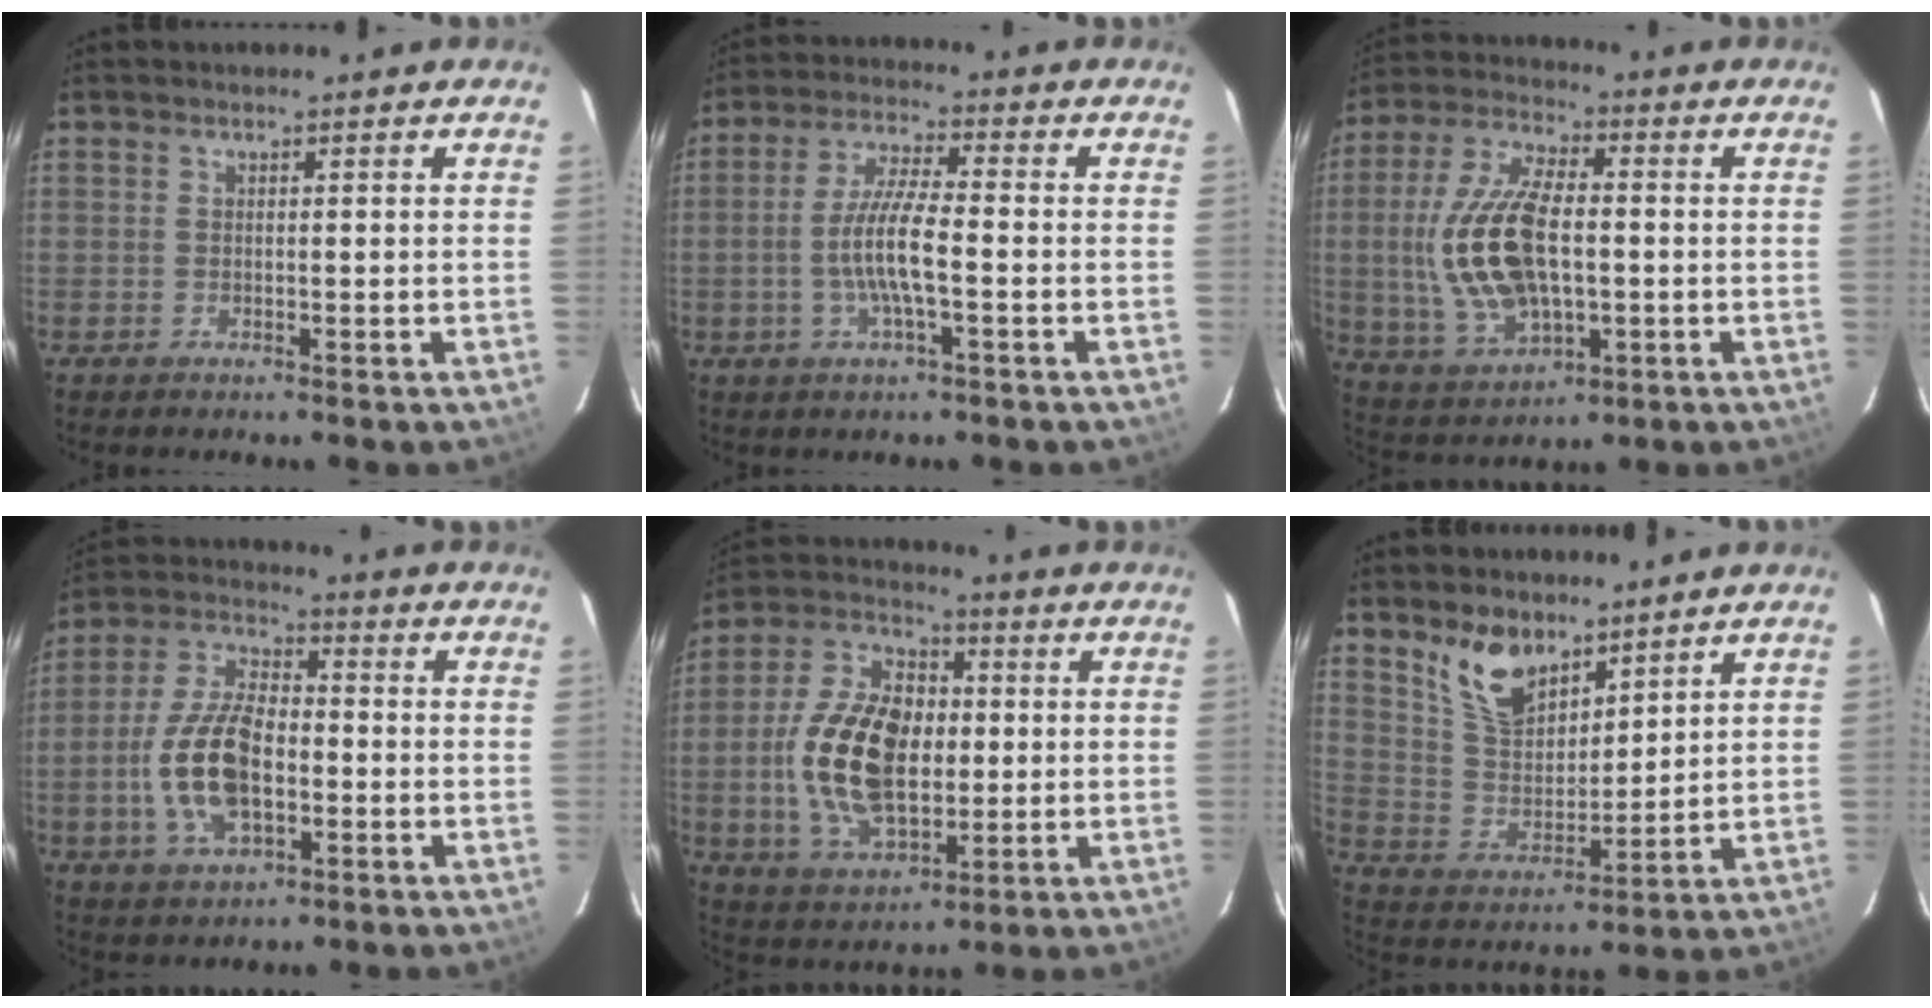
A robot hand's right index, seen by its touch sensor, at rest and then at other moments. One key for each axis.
{"total": 8.5, "fx": -2.1, "fy": 1.3, "fz": 8.1, "tx": -0.161, "ty": 0.000, "tz": -0.040}
{"total": 17.0, "fx": -0.7, "fy": 8.7, "fz": 14.5, "tx": -0.310, "ty": 0.003, "tz": 0.000}
{"total": 14.2, "fx": -3.1, "fy": 7.2, "fz": 11.9, "tx": -0.250, "ty": 0.008, "tz": -0.055}
{"total": 18.1, "fx": -0.9, "fy": 10.8, "fz": 14.5, "tx": -0.292, "ty": 0.014, "tz": -0.009}
{"total": 10.4, "fx": 7.4, "fy": 5.1, "fz": 5.3, "tx": -0.102, "ty": 0.006, "tz": 0.151}